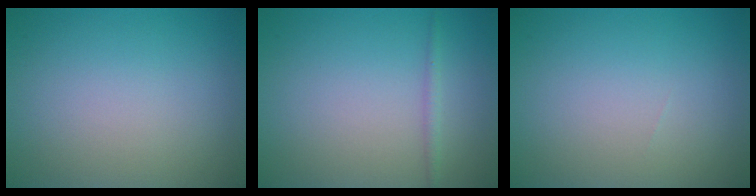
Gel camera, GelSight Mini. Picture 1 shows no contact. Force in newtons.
{"total": 0.9, "press": 0.9, "slide": 0.1}
{"total": 0.0}